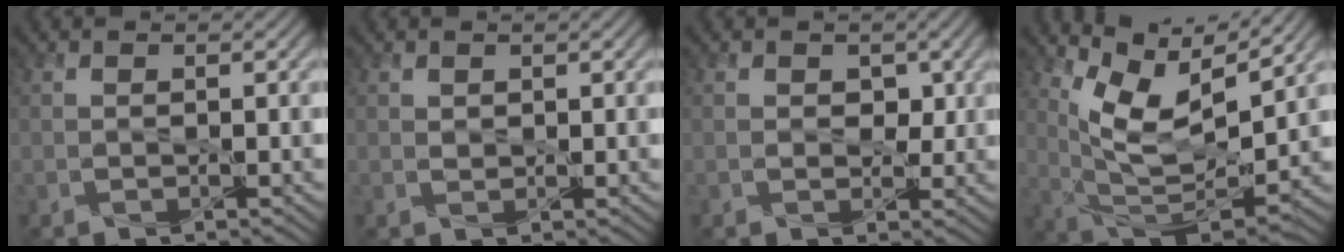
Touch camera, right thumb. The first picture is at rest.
{"total": 0.9, "force": [0.6, 0.7, 0.3], "torque": [-0.013, -0.002, 0.012]}
{"total": 3.0, "force": [0.6, 2.2, 1.9], "torque": [-0.038, -0.006, 0.002]}
{"total": 10.1, "force": [5.3, 4.1, 7.6], "torque": [-0.168, -0.005, 0.110]}